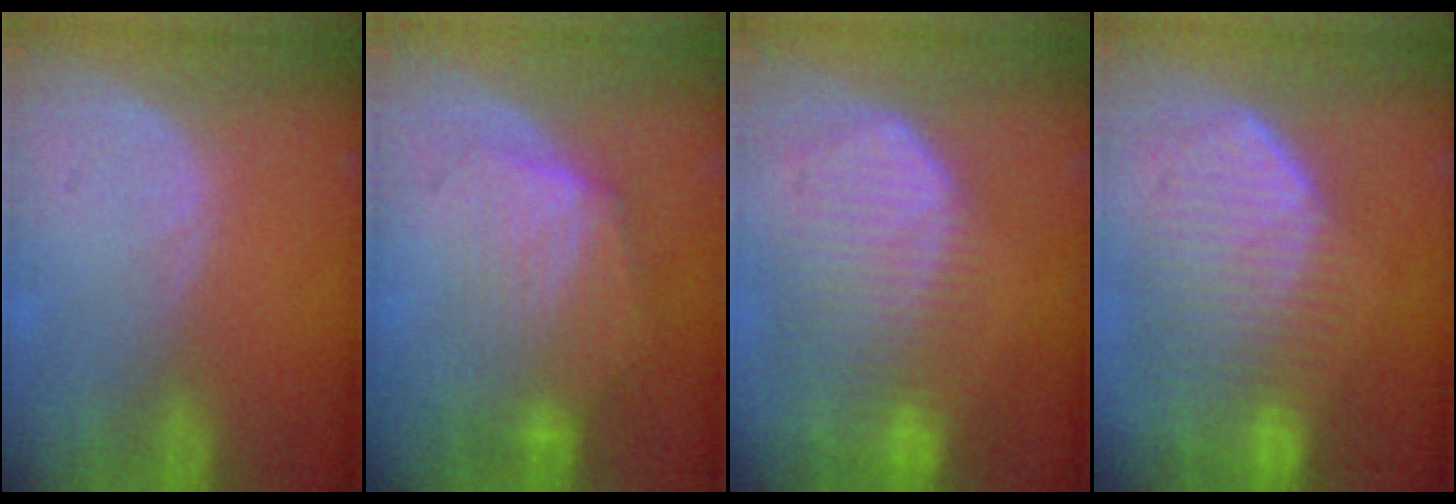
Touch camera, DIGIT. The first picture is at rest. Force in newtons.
{"total": 7.0, "press": 7.0, "slide": 0.7}
{"total": 10.5, "press": 9.1, "slide": 5.2}
{"total": 10.7, "press": 9.4, "slide": 5.2}